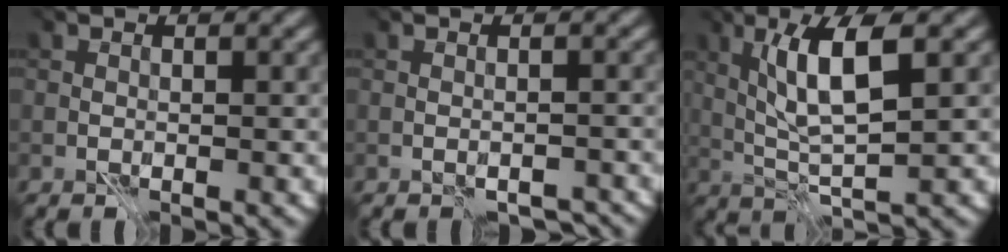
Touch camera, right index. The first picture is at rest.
{"total": 1.0, "force": [-0.8, 0.4, -0.4], "torque": [0.026, 0.000, -0.008]}
{"total": 5.8, "force": [0.8, 0.5, 5.7], "torque": [-0.107, 0.009, 0.031]}